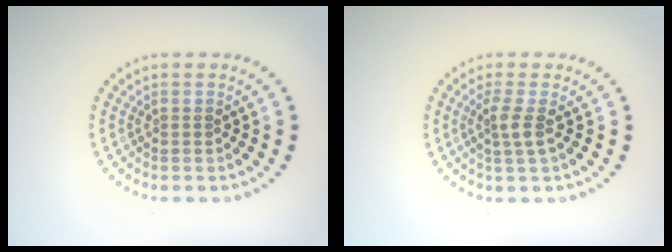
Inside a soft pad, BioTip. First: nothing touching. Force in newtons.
{"total": 1.8, "press": 1.4, "slide": 1.2}